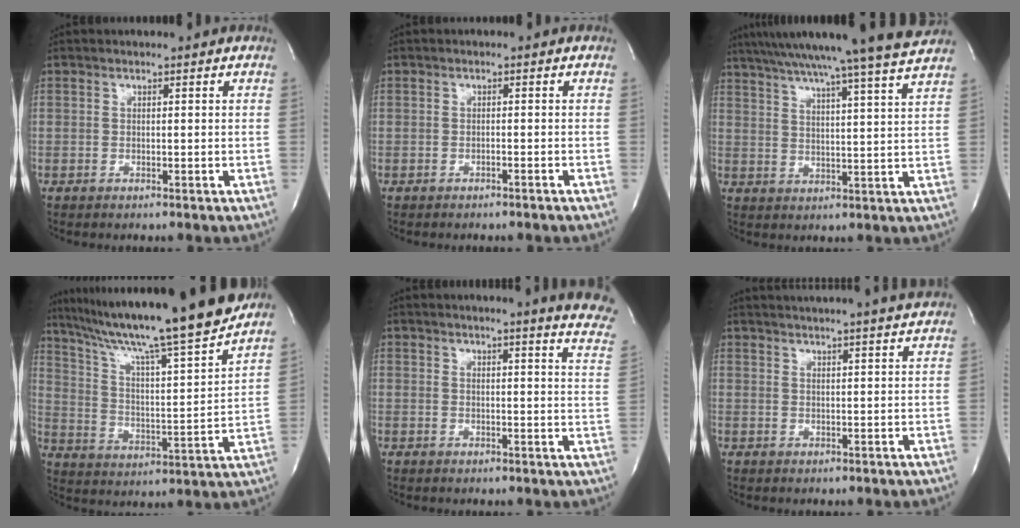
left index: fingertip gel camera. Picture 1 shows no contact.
{"total": 1.3, "force": [-1.1, -0.2, 0.7], "torque": [-0.017, 0.004, -0.010]}
{"total": 22.1, "force": [19.4, -2.0, 10.4], "torque": [-0.181, -0.022, 0.265]}
{"total": 21.8, "force": [18.5, -1.3, 11.4], "torque": [-0.191, -0.025, 0.288]}
{"total": 12.0, "force": [10.6, -0.3, 5.5], "torque": [-0.055, -0.071, 0.093]}
{"total": 13.8, "force": [12.9, -1.1, 4.8], "torque": [-0.087, -0.011, 0.163]}